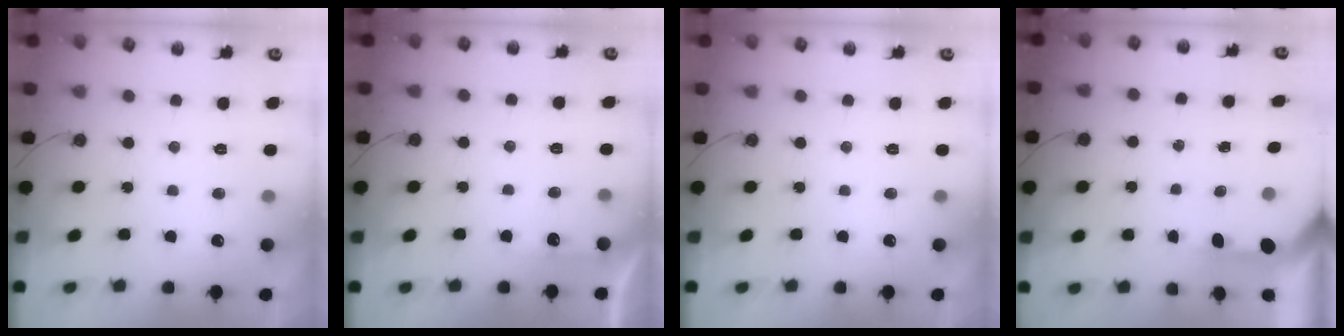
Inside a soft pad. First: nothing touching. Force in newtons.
{"total": 2.6, "press": 2.6, "slide": 0.5}
{"total": 0.0}
{"total": 2.9, "press": 2.9, "slide": 0.2}